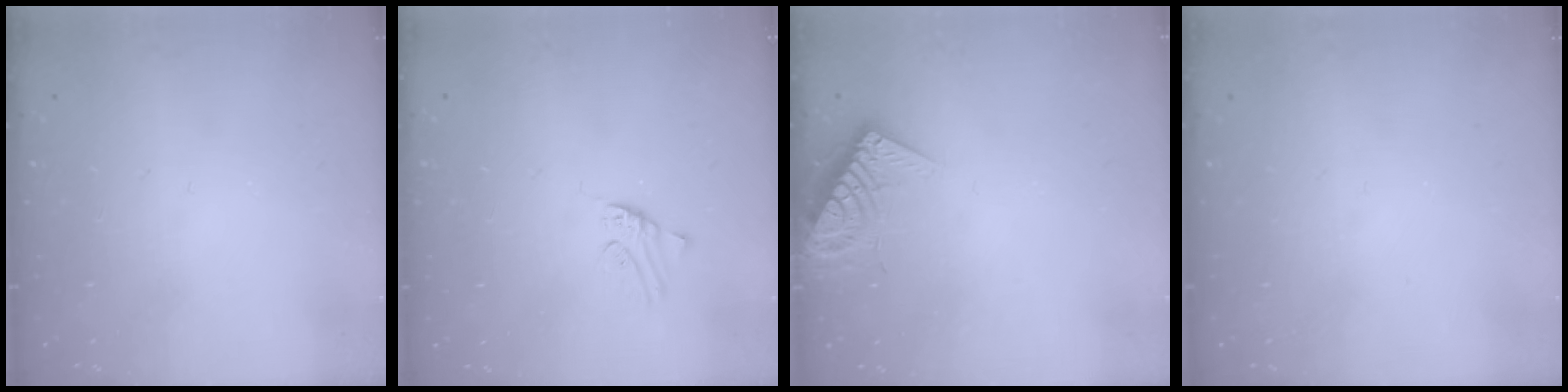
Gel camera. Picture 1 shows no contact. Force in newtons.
{"total": 0.0}
{"total": 7.2, "press": 7.2, "slide": 0.8}
{"total": 0.0}